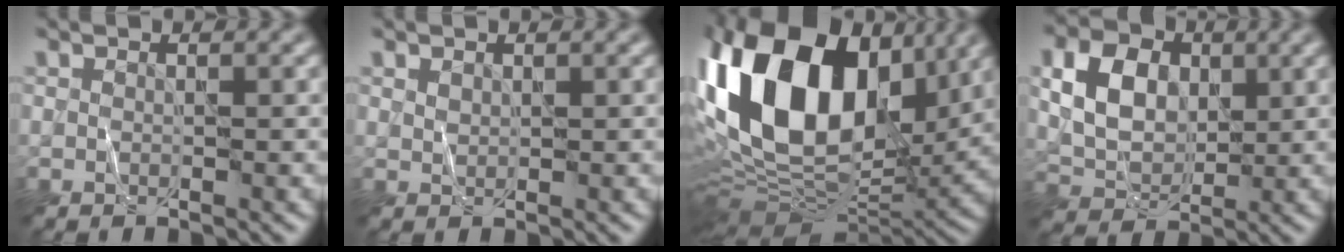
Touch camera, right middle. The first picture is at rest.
{"total": 0.8, "force": [0.5, 0.5, 0.3], "torque": [-0.008, 0.001, 0.012]}
{"total": 19.3, "force": [4.4, 11.9, 14.5], "torque": [-0.287, 0.027, 0.066]}
{"total": 6.3, "force": [1.4, 4.5, 4.1], "torque": [-0.087, 0.005, 0.027]}